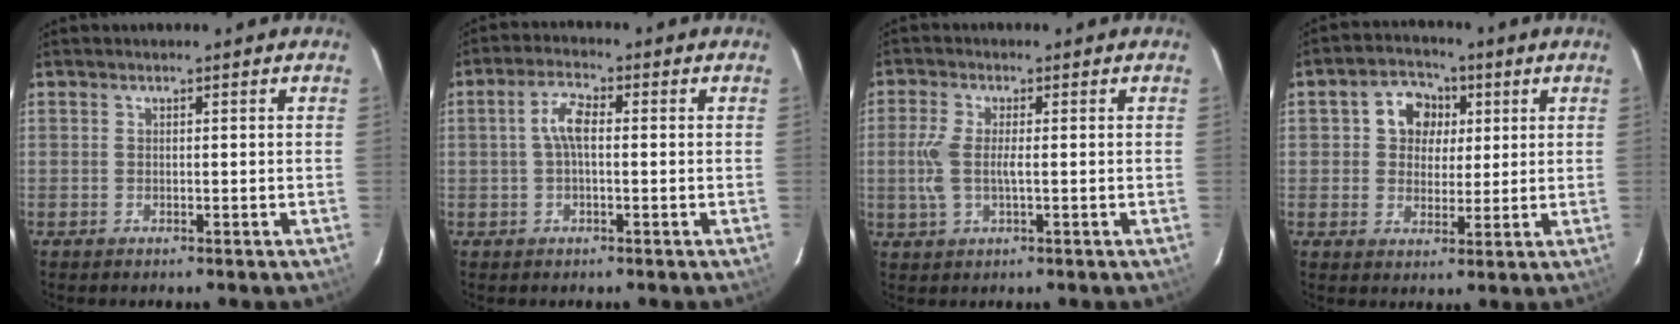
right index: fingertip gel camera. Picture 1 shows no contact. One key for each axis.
{"total": 4.4, "fx": 0.1, "fy": 1.7, "fz": 4.0, "tx": -0.084, "ty": 0.012, "tz": 0.000}
{"total": 5.5, "fx": -0.4, "fy": 1.9, "fz": 5.1, "tx": -0.115, "ty": -0.001, "tz": -0.008}
{"total": 7.4, "fx": 1.8, "fy": 6.4, "fz": 3.3, "tx": -0.060, "ty": 0.024, "tz": 0.031}